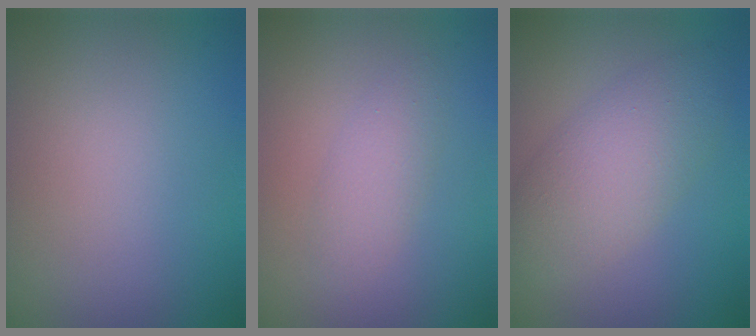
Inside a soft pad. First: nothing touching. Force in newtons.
{"total": 2.1, "press": 2.1, "slide": 0.1}
{"total": 5.1, "press": 5.1, "slide": 0.2}